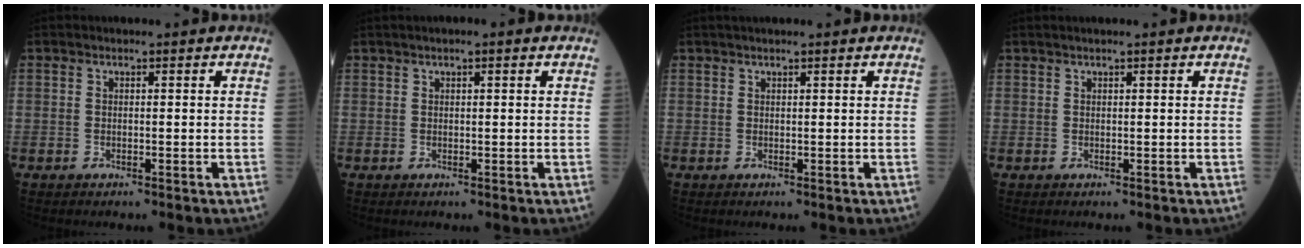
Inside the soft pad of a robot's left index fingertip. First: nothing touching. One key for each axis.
{"total": 2.1, "fx": 1.3, "fy": 0.3, "fz": 1.7, "tx": -0.033, "ty": 0.015, "tz": 0.018}
{"total": 3.4, "fx": 2.8, "fy": 0.1, "fz": 1.8, "tx": -0.019, "ty": 0.032, "tz": 0.043}
{"total": 1.5, "fx": 1.2, "fy": 0.0, "fz": 0.8, "tx": -0.012, "ty": 0.020, "tz": 0.023}